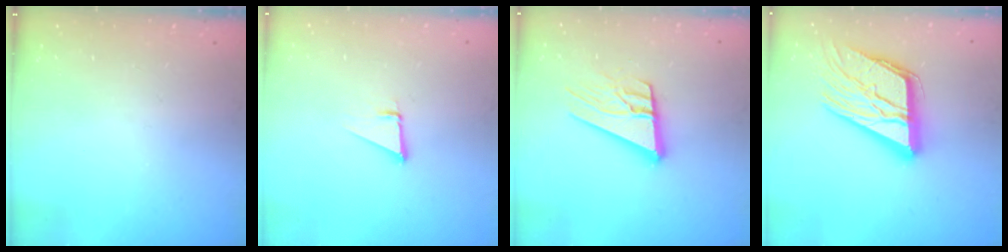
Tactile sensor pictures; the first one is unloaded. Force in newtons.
{"total": 1.9, "press": 1.9, "slide": 0.0}
{"total": 14.1, "press": 13.9, "slide": 2.4}
{"total": 19.6, "press": 19.5, "slide": 1.9}